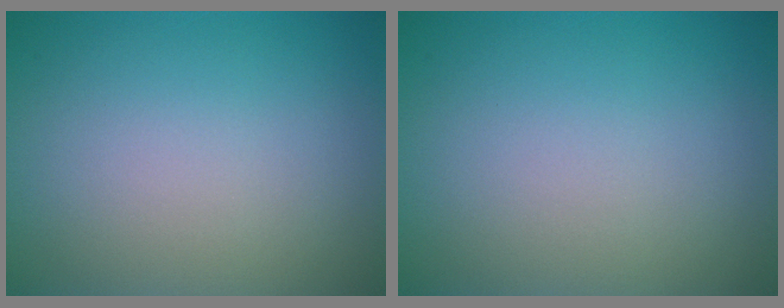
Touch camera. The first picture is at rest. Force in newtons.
{"total": 0.0}